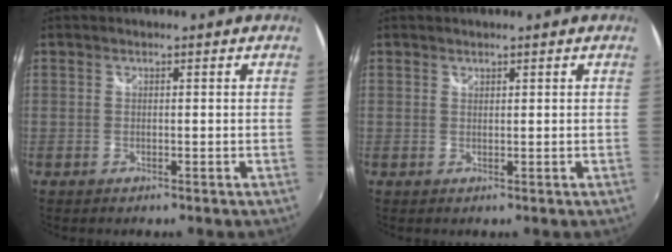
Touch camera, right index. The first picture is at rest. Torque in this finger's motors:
{"motor_torque": [0.05, 0.06, -0.05, 0.00]}